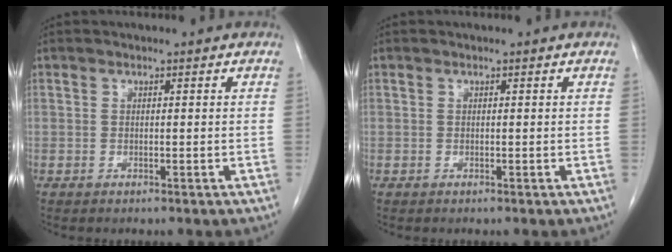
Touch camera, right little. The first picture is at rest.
{"total": 0.0}